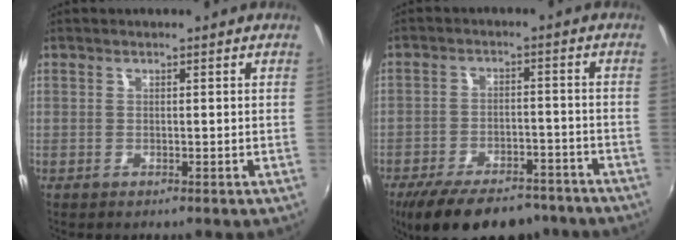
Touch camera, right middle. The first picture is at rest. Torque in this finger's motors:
{"motor_torque": [1.12, -1.02, 0.80, 0.21]}